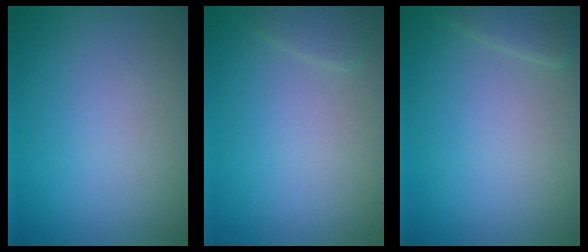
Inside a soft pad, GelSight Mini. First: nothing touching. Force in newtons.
{"total": 1.1, "press": 1.1, "slide": 0.1}
{"total": 1.6, "press": 1.6, "slide": 0.1}